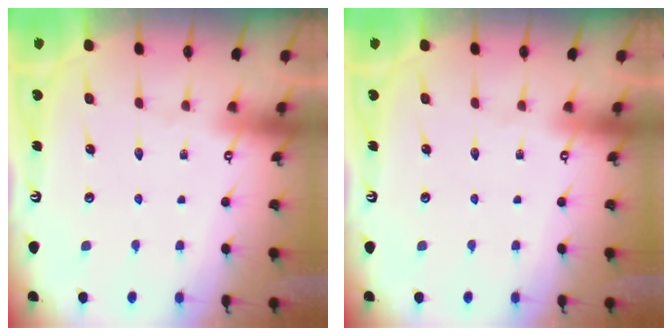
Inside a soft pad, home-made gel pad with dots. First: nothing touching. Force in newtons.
{"total": 0.0}